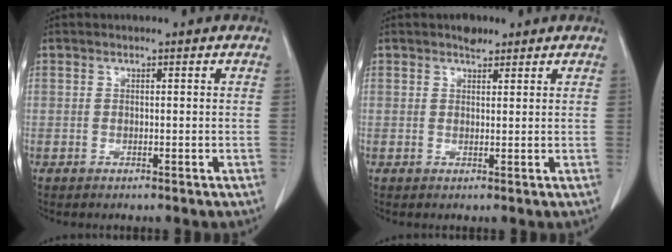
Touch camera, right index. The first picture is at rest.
{"total": 1.8, "force": [1.4, 0.9, 0.6], "torque": [-0.014, 0.002, 0.022]}